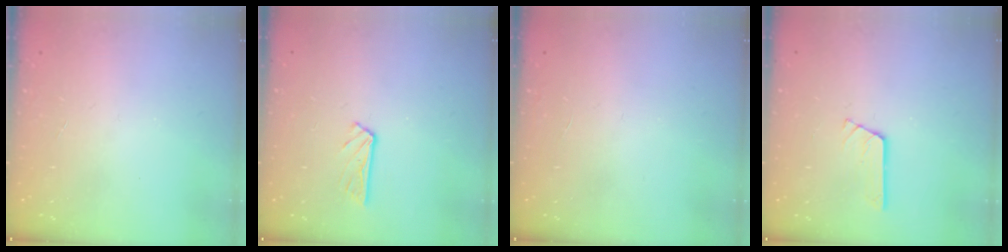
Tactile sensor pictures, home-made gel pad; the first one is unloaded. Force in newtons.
{"total": 3.4, "press": 3.3, "slide": 0.4}
{"total": 0.0}
{"total": 3.1, "press": 3.1, "slide": 0.1}